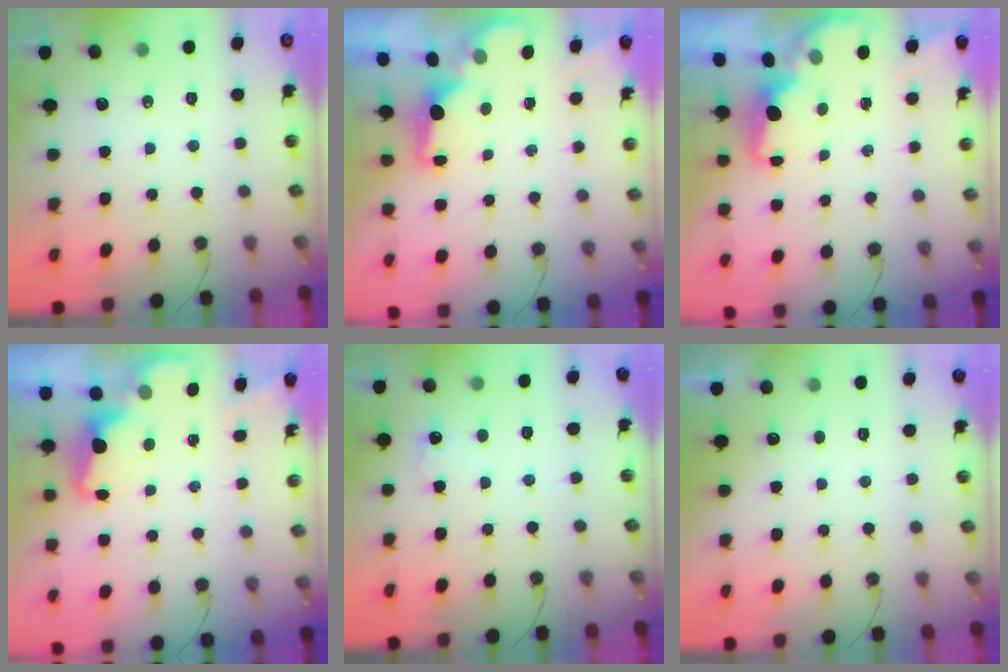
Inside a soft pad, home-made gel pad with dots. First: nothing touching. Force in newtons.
{"total": 1.7, "press": 1.5, "slide": 0.6}
{"total": 1.9, "press": 1.8, "slide": 0.6}
{"total": 2.5, "press": 2.4, "slide": 0.7}
{"total": 5.2, "press": 5.0, "slide": 1.1}
{"total": 3.1, "press": 2.9, "slide": 1.0}